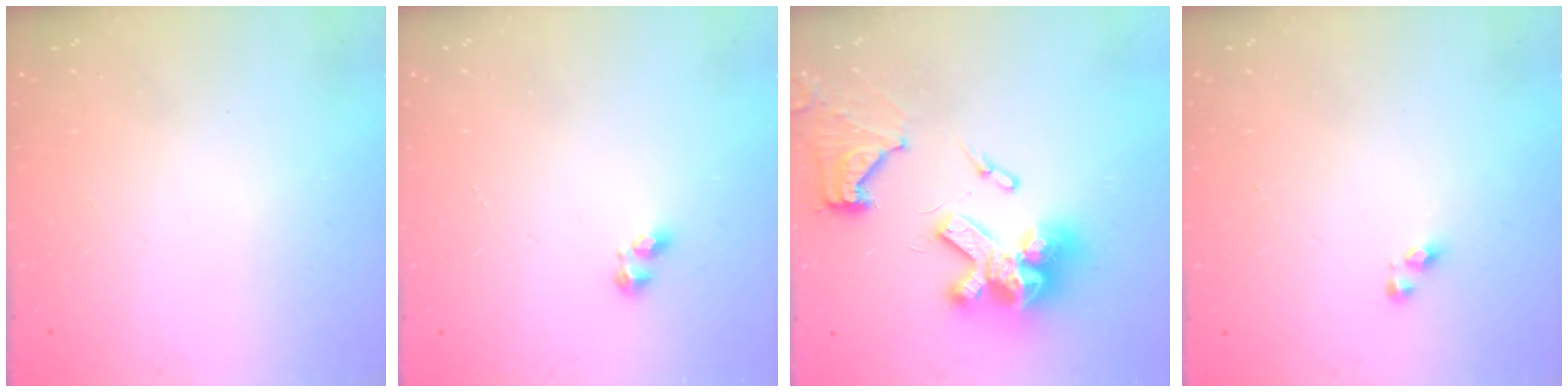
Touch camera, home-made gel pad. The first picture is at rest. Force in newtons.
{"total": 2.5, "press": 2.3, "slide": 0.9}
{"total": 20.1, "press": 20.0, "slide": 1.9}
{"total": 3.1, "press": 3.1, "slide": 0.2}